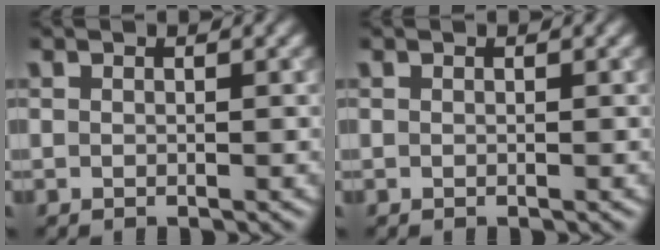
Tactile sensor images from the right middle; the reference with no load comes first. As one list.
[{"total": 0.0}]